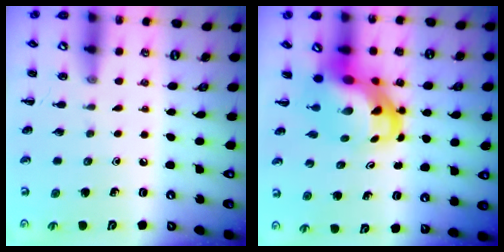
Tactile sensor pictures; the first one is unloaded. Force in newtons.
{"total": 7.8, "press": 7.6, "slide": 2.0}